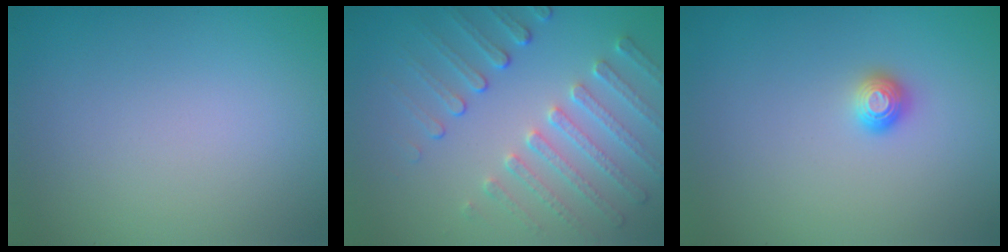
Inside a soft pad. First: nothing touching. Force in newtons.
{"total": 4.9, "press": 3.8, "slide": 3.1}
{"total": 1.1, "press": 1.0, "slide": 0.2}